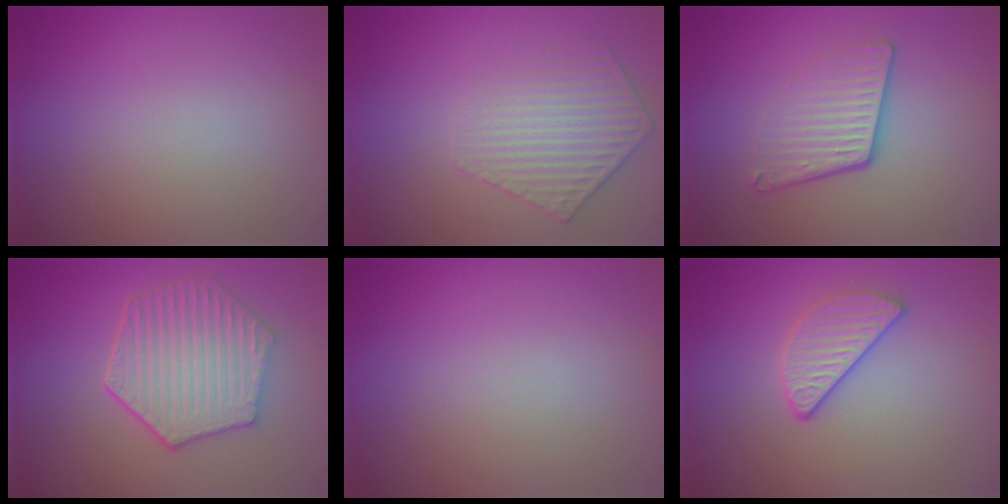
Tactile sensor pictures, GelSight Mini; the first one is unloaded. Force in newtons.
{"total": 3.3, "press": 3.1, "slide": 1.4}
{"total": 4.2, "press": 2.7, "slide": 3.2}
{"total": 6.4, "press": 5.0, "slide": 4.0}
{"total": 0.0}
{"total": 2.9, "press": 2.6, "slide": 1.3}